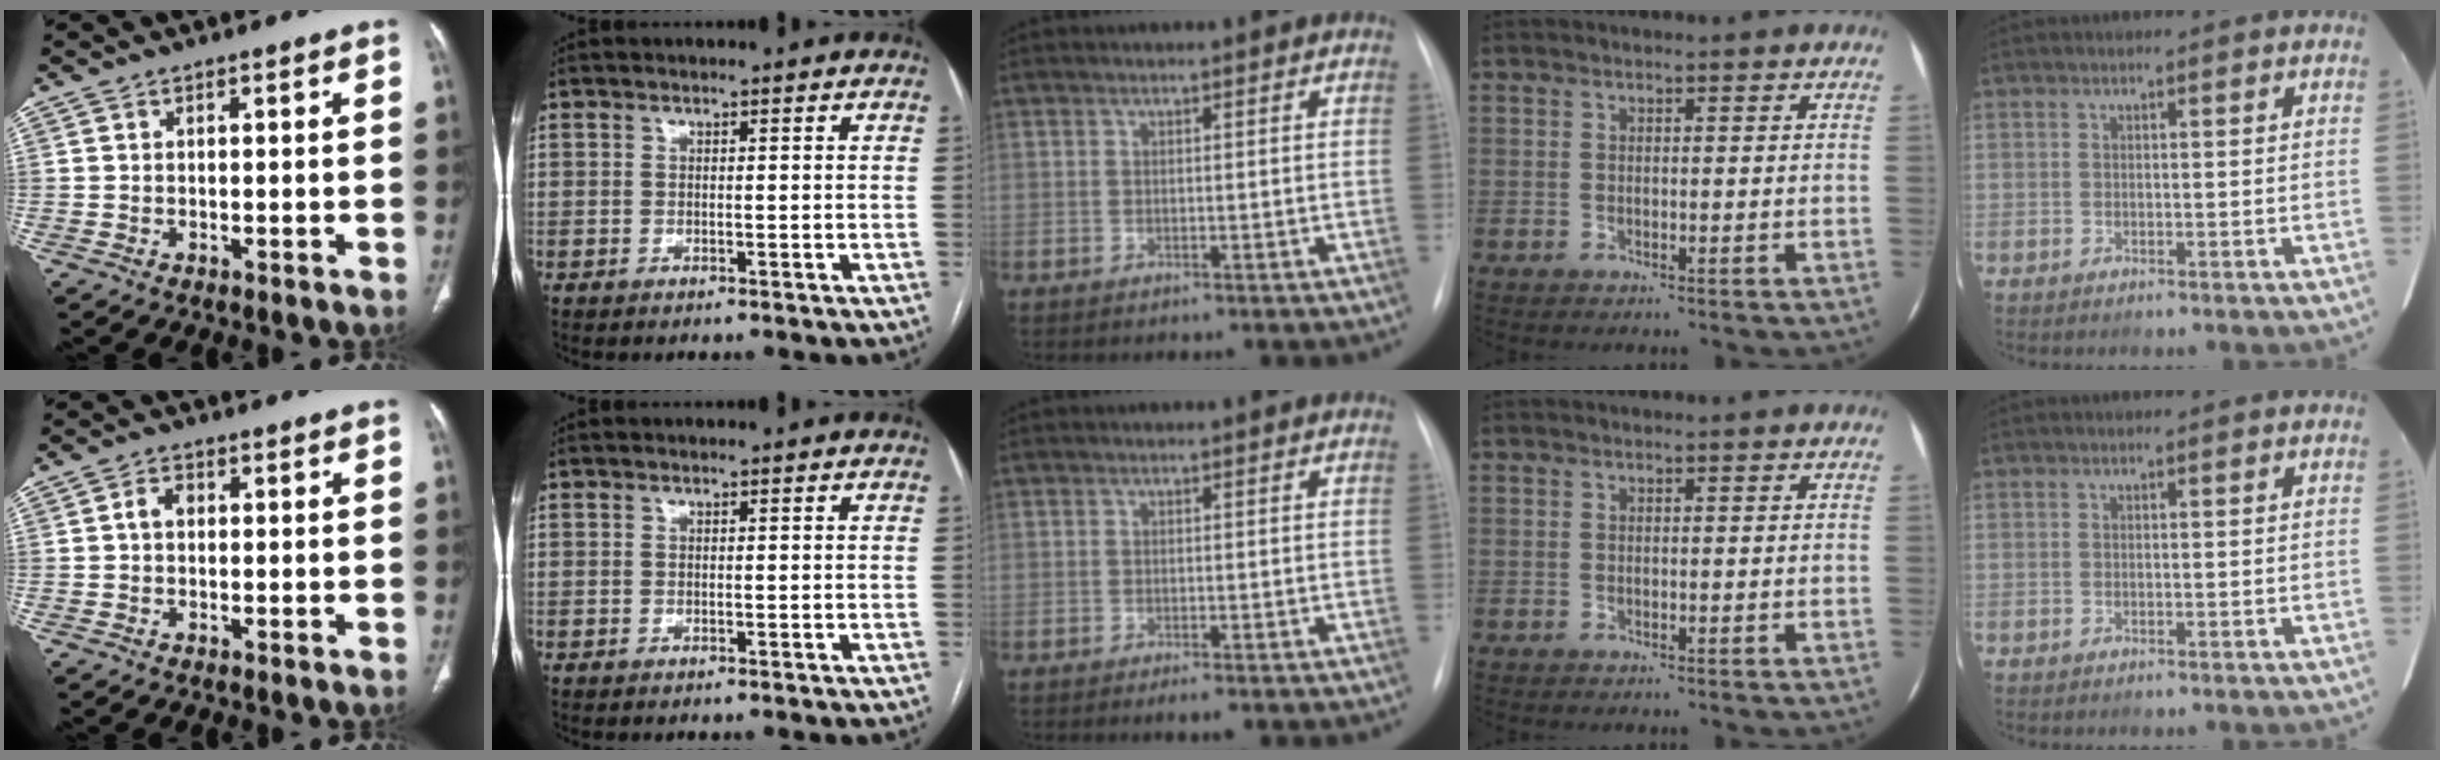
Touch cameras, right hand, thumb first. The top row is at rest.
{"thumb": {"total": 2.5, "force": [0.2, 1.8, 1.7], "torque": [-0.027, 0.010, 0.000]}, "middle": {"total": 1.5, "force": [-0.9, 0.4, 1.1], "torque": [-0.015, -0.003, -0.012]}}